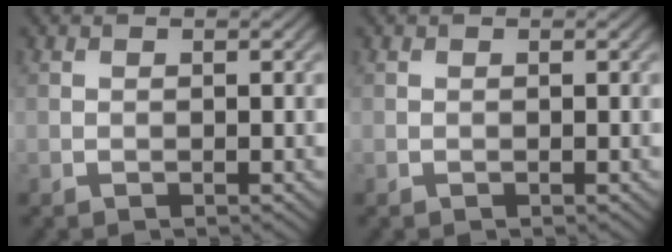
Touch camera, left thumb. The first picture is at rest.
{"total": 0.0}